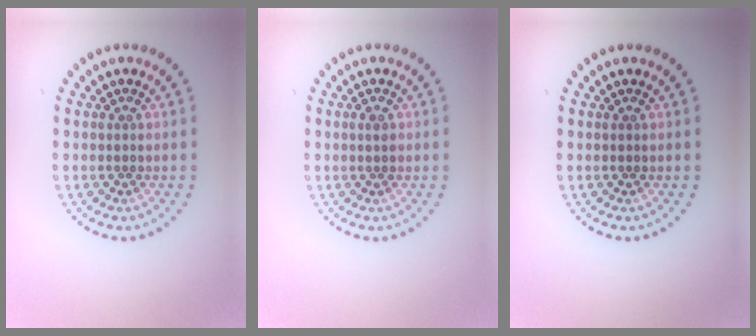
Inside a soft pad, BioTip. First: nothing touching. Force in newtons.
{"total": 0.9, "press": 0.9, "slide": 0.1}
{"total": 0.0}